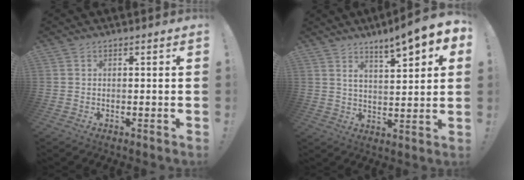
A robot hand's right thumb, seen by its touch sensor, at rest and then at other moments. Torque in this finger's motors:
{"motor_torque": [1.17, 1.22, 0.38, 0.36, 0.04]}